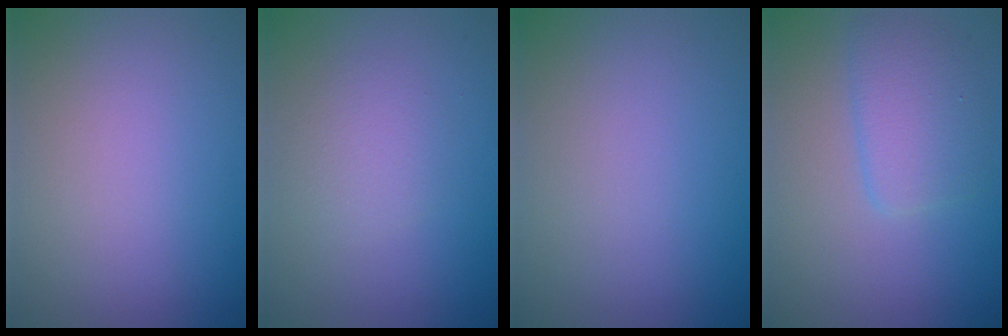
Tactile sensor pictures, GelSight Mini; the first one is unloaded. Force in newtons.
{"total": 2.0, "press": 2.0, "slide": 0.2}
{"total": 0.0}
{"total": 3.2, "press": 3.2, "slide": 0.1}